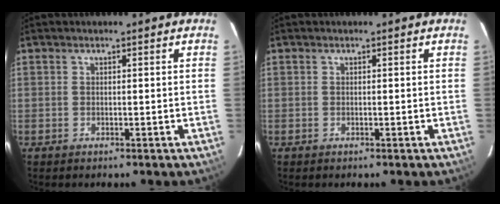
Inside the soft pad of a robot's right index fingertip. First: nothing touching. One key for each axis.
{"total": 0.0}